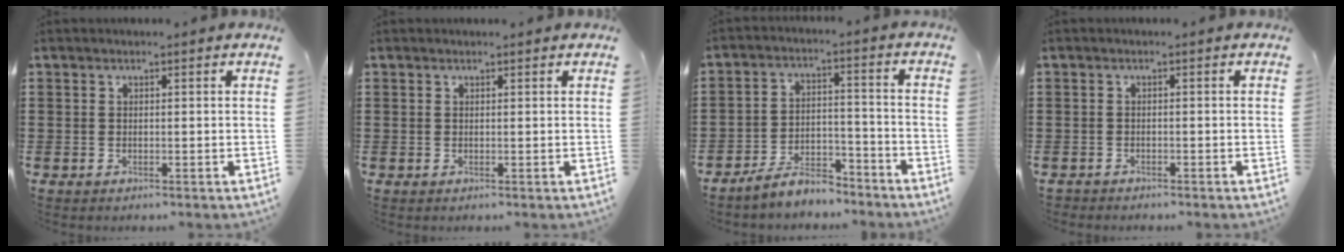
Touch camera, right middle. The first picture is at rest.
{"total": 0.0}
{"total": 6.4, "force": [-6.0, 1.3, 1.7], "torque": [-0.032, 0.011, -0.115]}
{"total": 0.9, "force": [-0.9, 0.1, 0.0], "torque": [-0.004, 0.000, -0.019]}